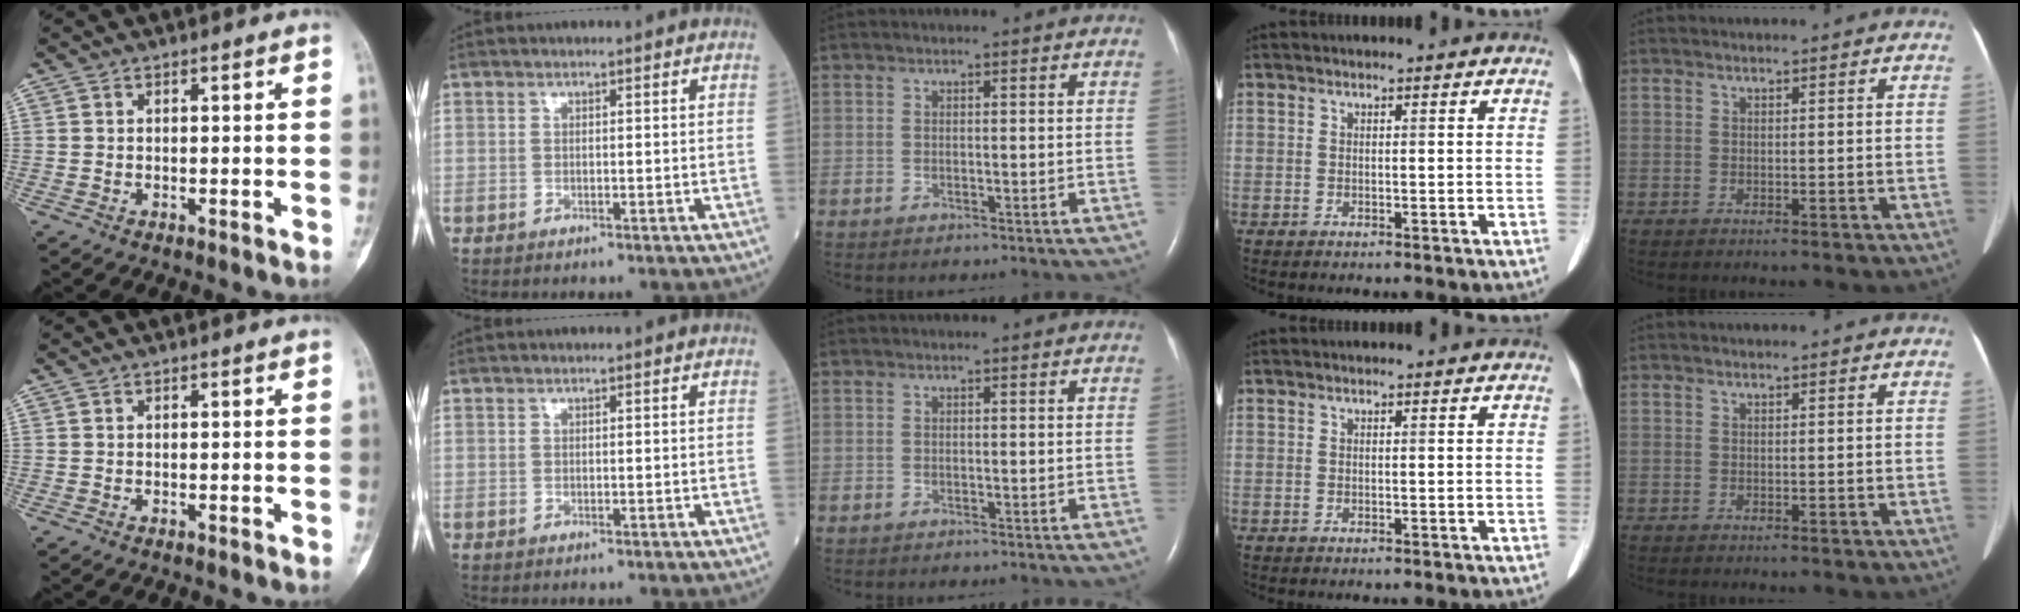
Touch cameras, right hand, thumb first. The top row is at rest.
{}